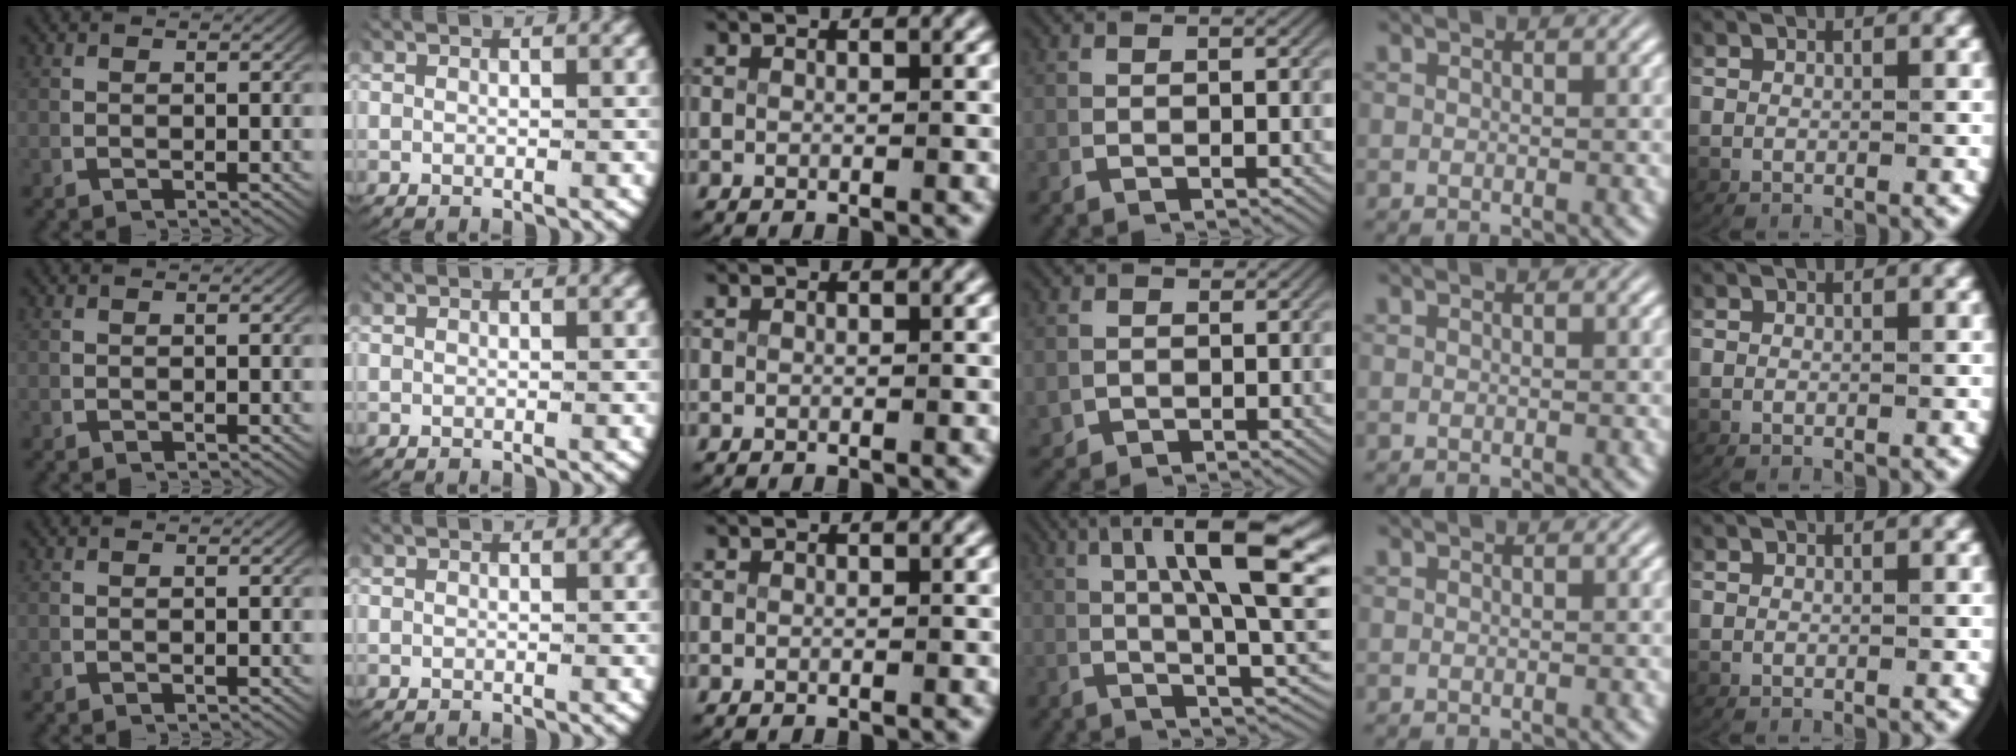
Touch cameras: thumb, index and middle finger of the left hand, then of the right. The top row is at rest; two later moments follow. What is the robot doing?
{"motion": "lift_and_place", "object": "plastic wrap"}